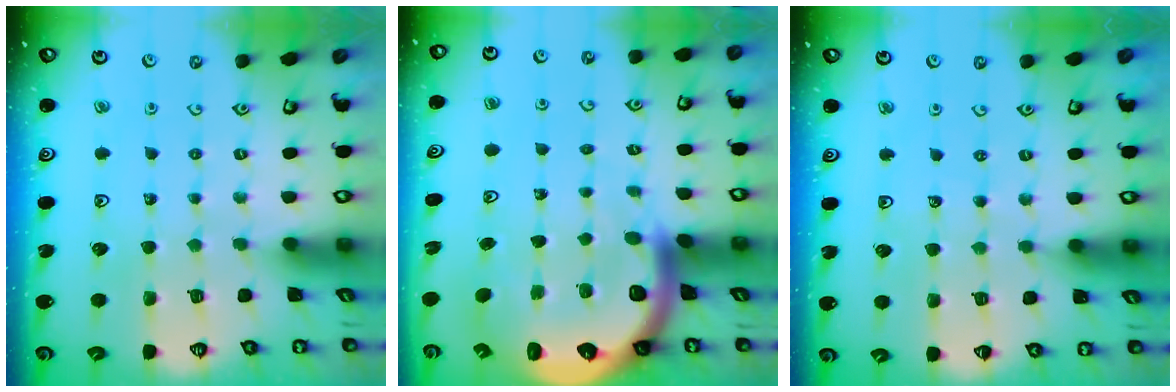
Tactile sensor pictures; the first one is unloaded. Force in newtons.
{"total": 9.6, "press": 9.5, "slide": 1.8}
{"total": 2.4, "press": 2.1, "slide": 1.2}